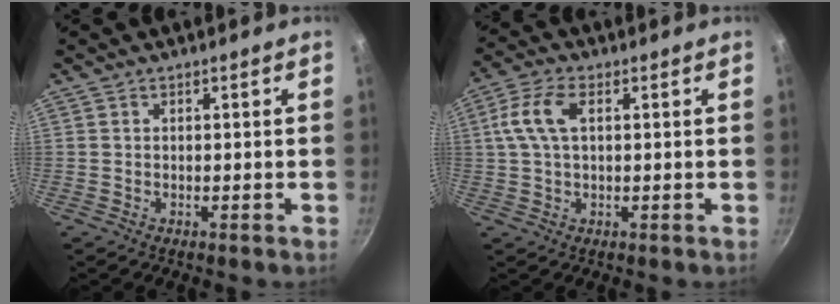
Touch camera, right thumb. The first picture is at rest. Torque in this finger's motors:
{"motor_torque": [0.78, 1.31, 0.39, -0.43, 0.08]}